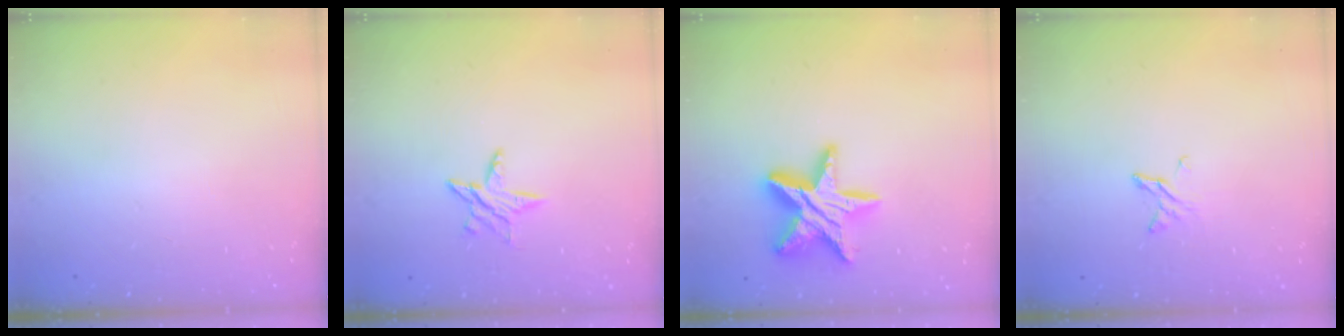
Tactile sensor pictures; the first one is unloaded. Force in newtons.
{"total": 5.7, "press": 5.7, "slide": 0.6}
{"total": 17.1, "press": 17.1, "slide": 1.7}
{"total": 2.9, "press": 2.9, "slide": 0.3}